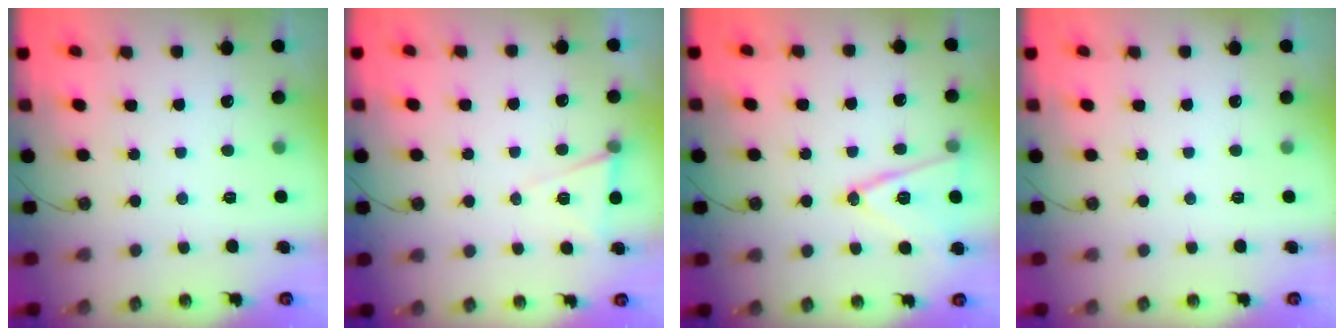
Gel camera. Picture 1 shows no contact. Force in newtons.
{"total": 6.7, "press": 4.7, "slide": 4.8}
{"total": 14.0, "press": 13.6, "slide": 3.3}
{"total": 0.0}